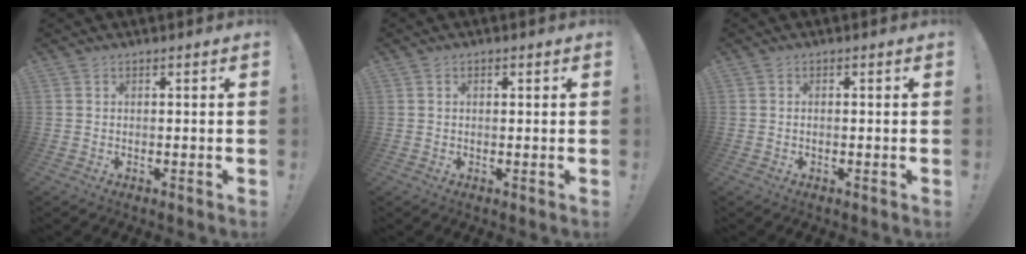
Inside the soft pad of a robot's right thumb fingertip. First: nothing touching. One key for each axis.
{"total": 0.8, "fx": 0.3, "fy": 0.6, "fz": 0.5, "tx": -0.002, "ty": 0.000, "tz": 0.004}
{"total": 0.6, "fx": -0.3, "fy": 0.2, "fz": 0.4, "tx": -0.013, "ty": 0.002, "tz": -0.005}